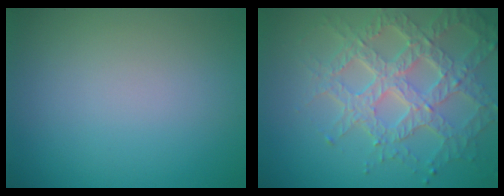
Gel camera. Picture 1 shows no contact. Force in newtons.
{"total": 7.1, "press": 5.3, "slide": 4.7}